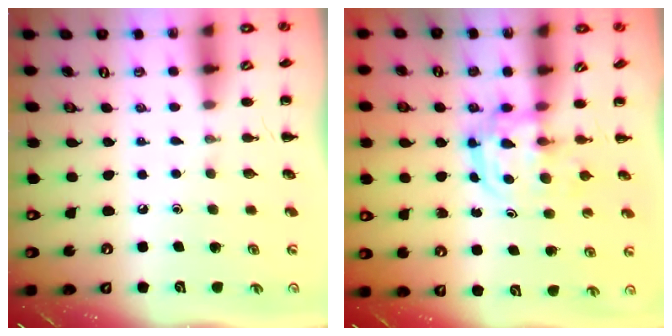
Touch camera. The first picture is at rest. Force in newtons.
{"total": 3.2, "press": 3.1, "slide": 0.4}